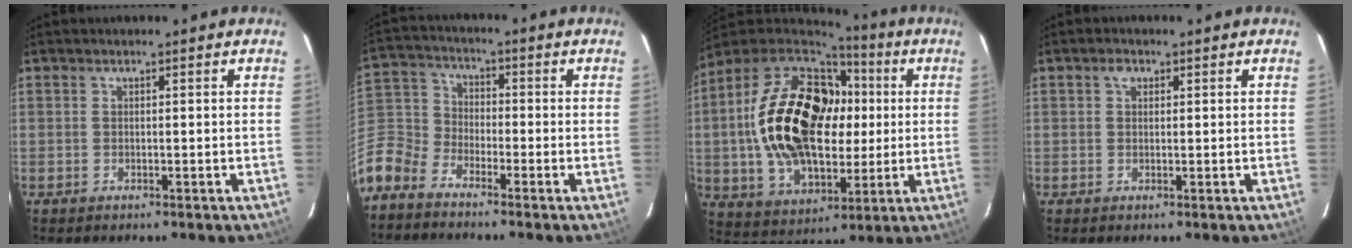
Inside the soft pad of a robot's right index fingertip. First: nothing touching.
{"total": 9.9, "force": [-6.4, 6.6, 3.6], "torque": [-0.098, 0.014, -0.151]}
{"total": 27.0, "force": [2.3, 17.2, 20.7], "torque": [-0.431, 0.032, 0.054]}
{"total": 1.6, "force": [0.7, 1.2, 0.8], "torque": [-0.011, 0.008, 0.010]}